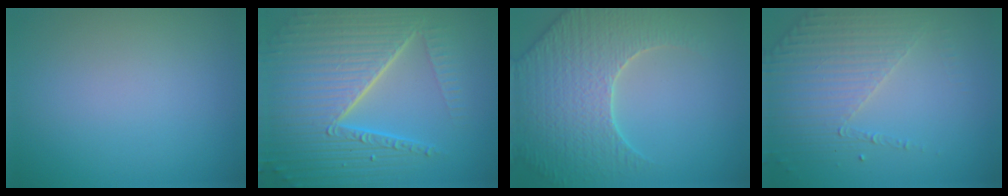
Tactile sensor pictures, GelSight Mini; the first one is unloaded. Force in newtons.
{"total": 10.1, "press": 6.4, "slide": 7.8}
{"total": 5.9, "press": 5.6, "slide": 1.7}
{"total": 4.3, "press": 3.2, "slide": 2.9}